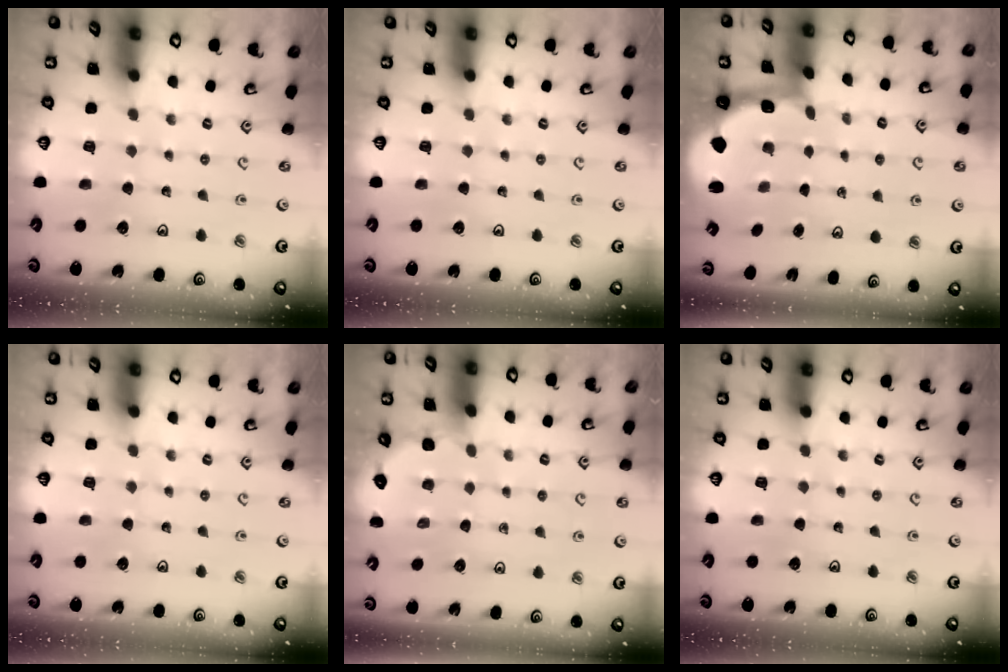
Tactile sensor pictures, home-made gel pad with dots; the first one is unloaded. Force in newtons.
{"total": 0.0}
{"total": 2.5, "press": 1.1, "slide": 2.2}
{"total": 0.0}
{"total": 2.9, "press": 2.8, "slide": 0.7}
{"total": 0.0}